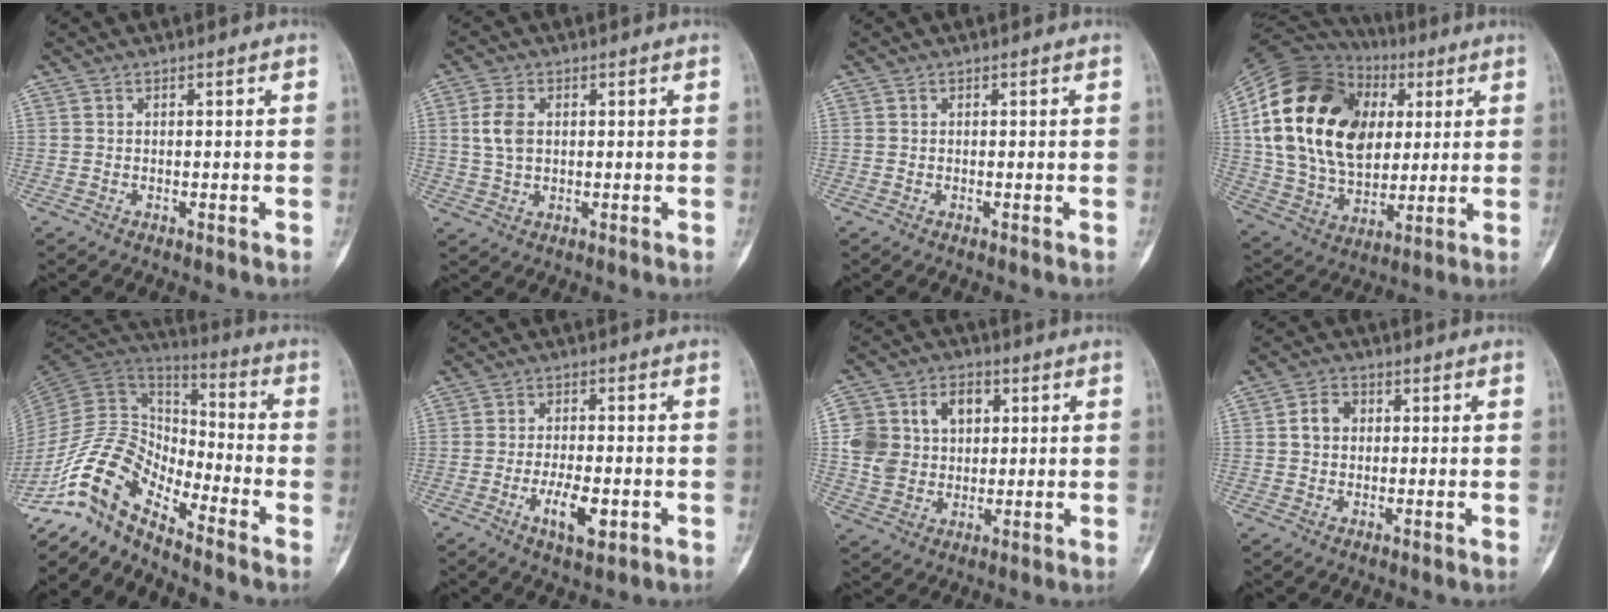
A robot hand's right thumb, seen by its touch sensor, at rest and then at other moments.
{"total": 5.1, "force": [0.9, 3.3, 3.8], "torque": [-0.077, 0.002, 0.018]}
{"total": 0.0}
{"total": 28.3, "force": [6.0, 18.8, 20.3], "torque": [-0.378, 0.011, 0.111]}
{"total": 13.9, "force": [-10.4, 5.5, 7.3], "torque": [-0.141, 0.094, -0.207]}
{"total": 6.7, "force": [-2.4, 2.6, 5.7], "torque": [-0.100, 0.003, -0.037]}
{"total": 11.3, "force": [2.4, 9.1, 6.2], "torque": [-0.080, 0.007, 0.048]}
{"total": 4.1, "force": [0.5, 3.3, 2.4], "torque": [-0.036, 0.010, 0.006]}